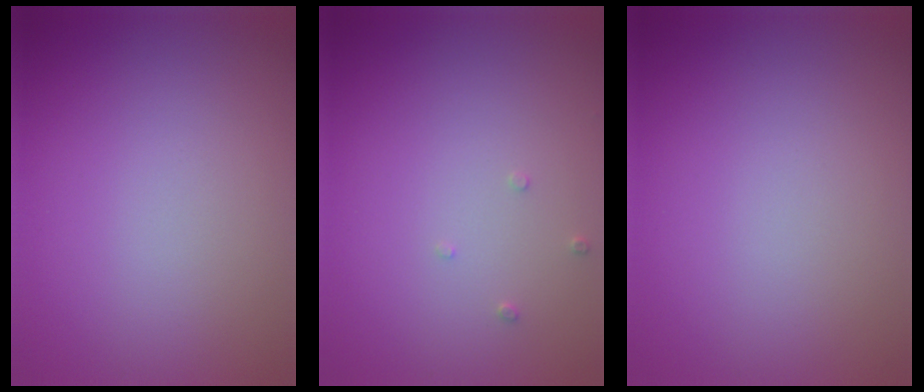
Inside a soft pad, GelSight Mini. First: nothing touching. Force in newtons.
{"total": 0.7, "press": 0.7, "slide": 0.2}
{"total": 0.0}